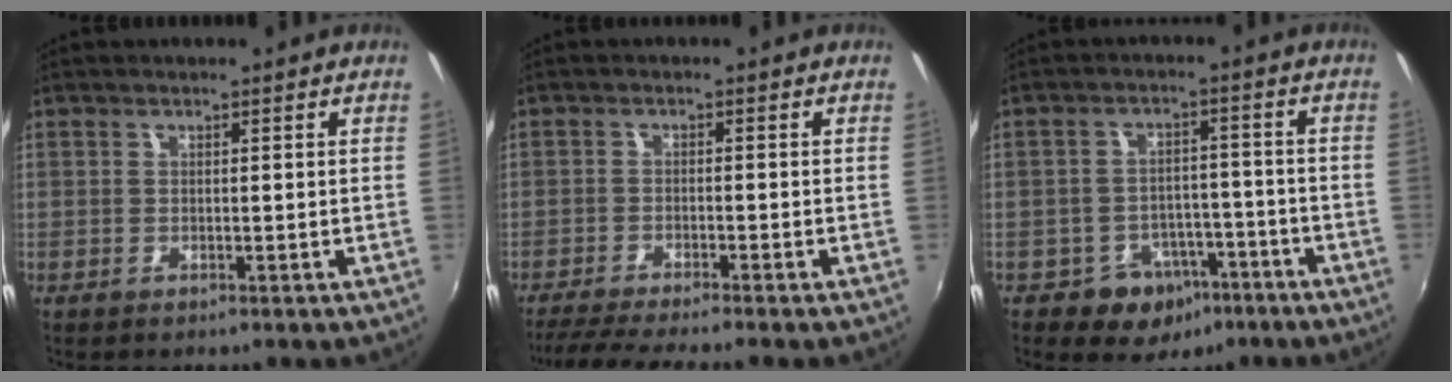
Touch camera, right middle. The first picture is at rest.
{"total": 7.7, "force": [-6.8, -1.0, 3.4], "torque": [-0.085, -0.021, -0.114]}
{"total": 7.8, "force": [-4.7, 5.9, 2.2], "torque": [-0.048, 0.024, -0.048]}